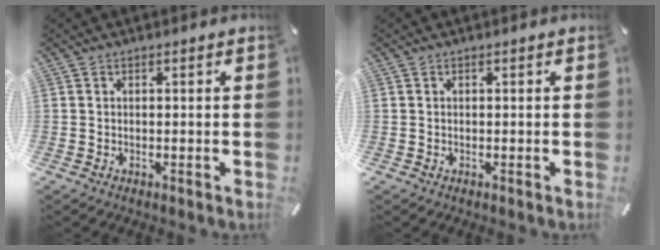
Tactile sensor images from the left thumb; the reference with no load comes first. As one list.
[{"total": 0.0}]